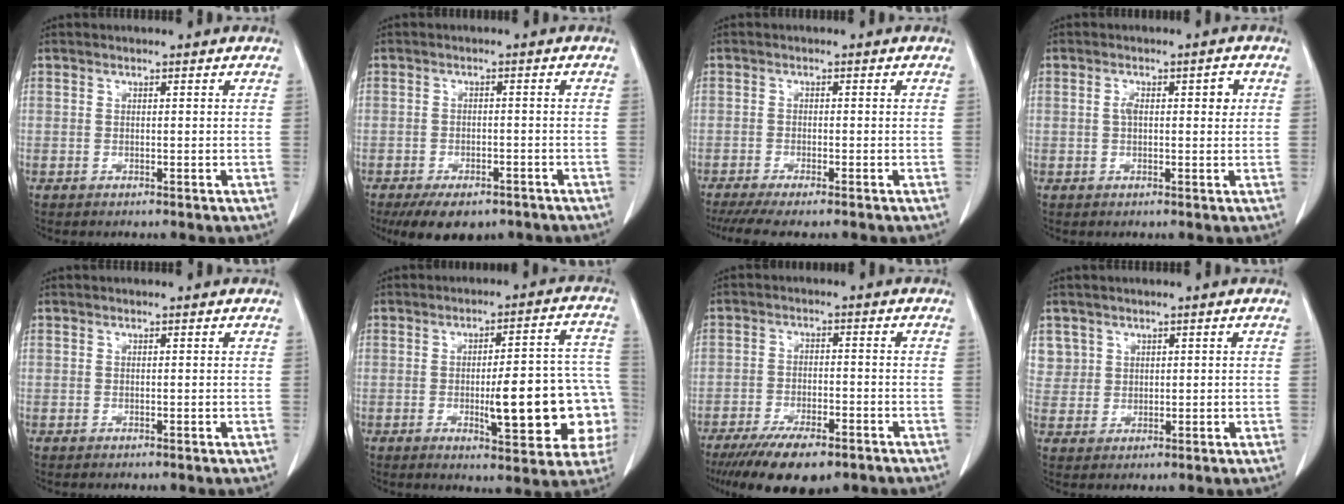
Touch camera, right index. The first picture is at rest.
{"total": 8.7, "force": [-6.5, 4.1, 4.2], "torque": [-0.053, 0.000, -0.091]}
{"total": 8.2, "force": [-6.8, 0.7, 4.5], "torque": [-0.062, -0.013, -0.104]}
{"total": 3.8, "force": [0.7, 1.5, 3.4], "torque": [-0.057, 0.016, 0.011]}
{"total": 0.0}
{"total": 16.5, "force": [-3.4, 3.7, 15.7], "torque": [-0.145, 0.032, -0.031]}
{"total": 11.6, "force": [-8.3, 3.6, 7.2], "torque": [-0.113, -0.014, -0.127]}
{"total": 3.7, "force": [1.8, 3.2, -0.2], "torque": [0.018, 0.004, 0.036]}